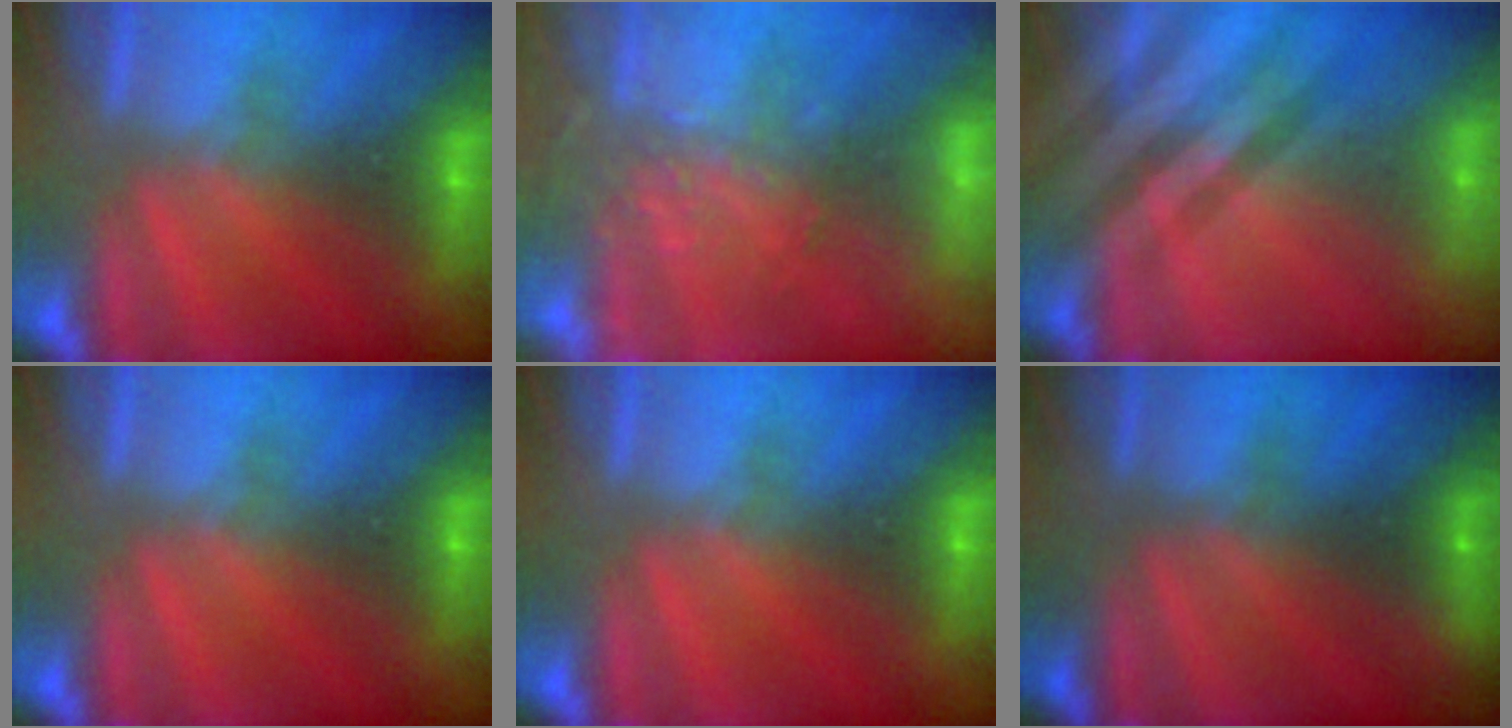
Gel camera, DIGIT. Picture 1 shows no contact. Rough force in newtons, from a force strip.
{"total": 6.5}
{"total": 2.4}
{"total": 0.0}
{"total": 0.0}
{"total": 1.4}